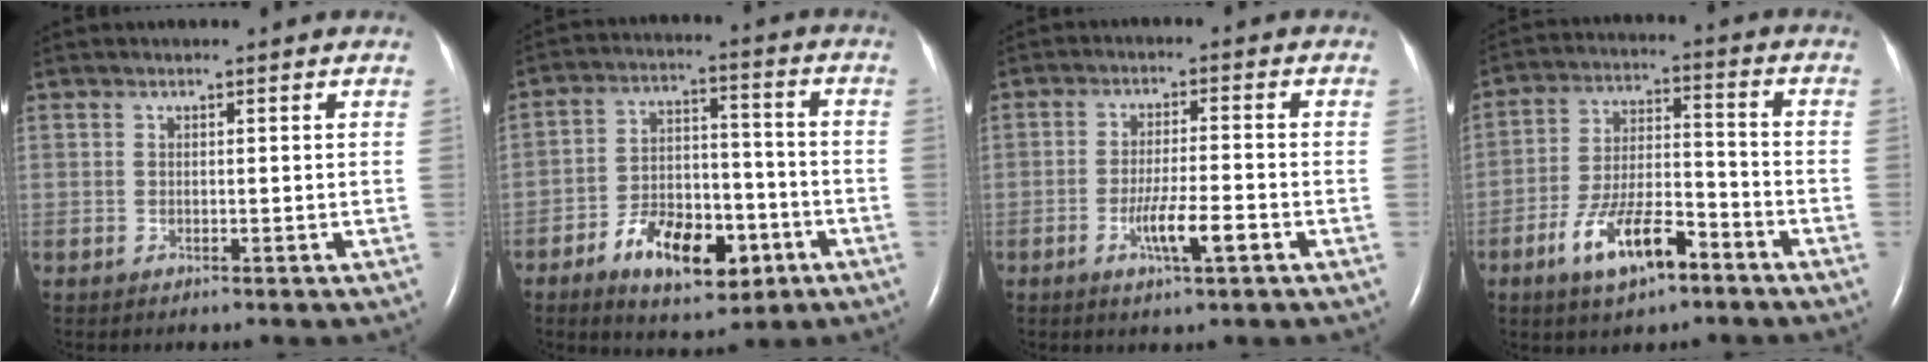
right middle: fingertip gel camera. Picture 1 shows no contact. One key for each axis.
{"total": 12.4, "fx": -6.1, "fy": 6.0, "fz": 9.0, "tx": -0.156, "ty": 0.012, "tz": -0.092}
{"total": 5.6, "fx": -2.5, "fy": 0.4, "fz": 5.0, "tx": -0.094, "ty": -0.006, "tz": -0.044}
{"total": 10.8, "fx": -6.3, "fy": 3.6, "fz": 8.0, "tx": -0.157, "ty": 0.006, "tz": -0.109}